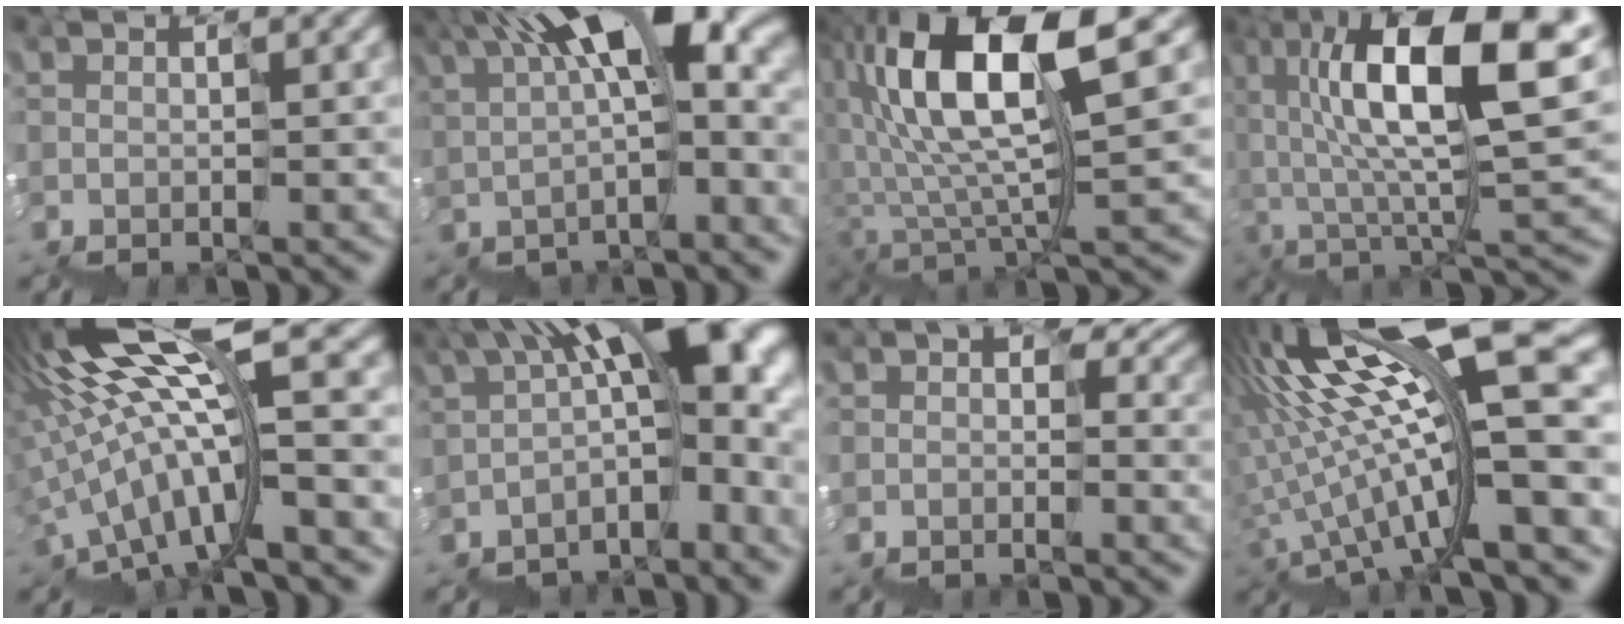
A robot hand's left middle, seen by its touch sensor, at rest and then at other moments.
{"total": 10.4, "force": [2.6, 3.4, 9.4], "torque": [-0.132, 0.034, 0.050]}
{"total": 8.6, "force": [2.6, 2.3, 7.9], "torque": [-0.159, 0.017, 0.052]}
{"total": 12.2, "force": [2.9, 4.6, 10.9], "torque": [-0.209, 0.020, 0.050]}
{"total": 10.9, "force": [0.1, 2.5, 10.6], "torque": [-0.205, 0.025, 0.011]}
{"total": 11.4, "force": [0.5, 4.6, 10.4], "torque": [-0.157, 0.031, 0.018]}
{"total": 2.9, "force": [-0.2, 2.2, 2.0], "torque": [-0.030, 0.009, -0.003]}
{"total": 14.0, "force": [2.0, 2.9, 13.5], "torque": [-0.248, 0.024, 0.040]}